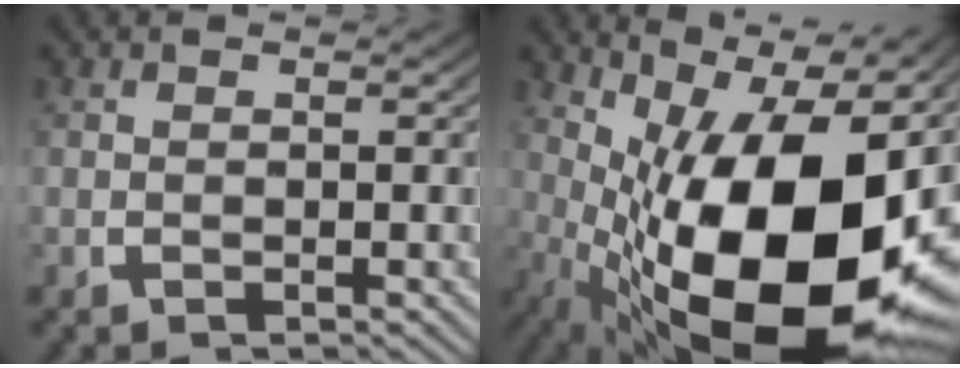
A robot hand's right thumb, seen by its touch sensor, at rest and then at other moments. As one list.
[{"total": 21.5, "force": [-1.2, 11.8, 18.0], "torque": [-0.309, -0.072, 0.027]}]